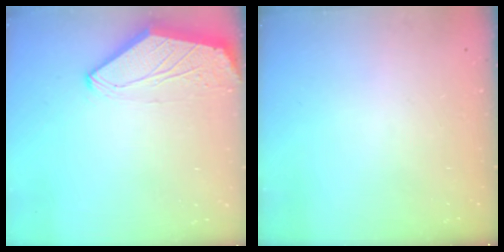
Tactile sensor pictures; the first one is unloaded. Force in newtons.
{"total": 0.0}